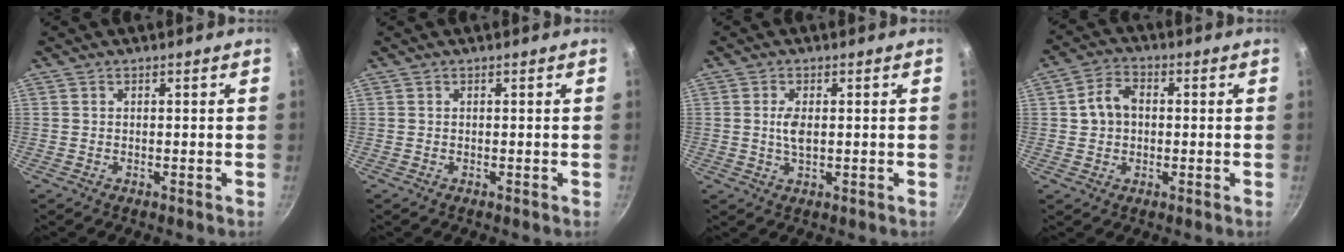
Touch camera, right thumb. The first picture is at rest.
{"total": 0.0}
{"total": 3.4, "force": [0.3, 1.6, 3.0], "torque": [-0.060, -0.003, 0.006]}
{"total": 6.2, "force": [0.5, 4.7, 3.9], "torque": [-0.060, 0.016, 0.005]}